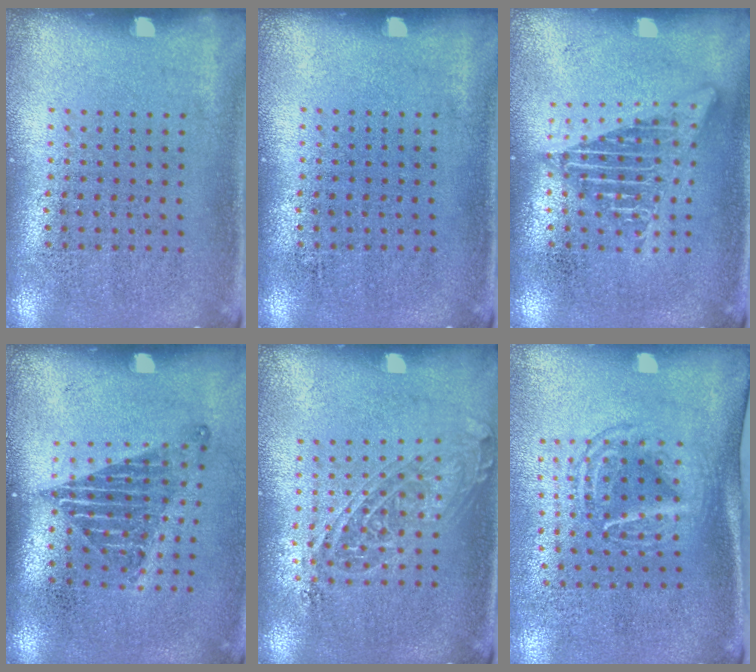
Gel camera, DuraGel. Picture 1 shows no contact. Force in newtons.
{"total": 0.0}
{"total": 2.3, "press": 2.3, "slide": 0.1}
{"total": 1.5, "press": 1.2, "slide": 0.9}
{"total": 1.4, "press": 1.3, "slide": 0.7}
{"total": 1.7, "press": 1.3, "slide": 1.1}